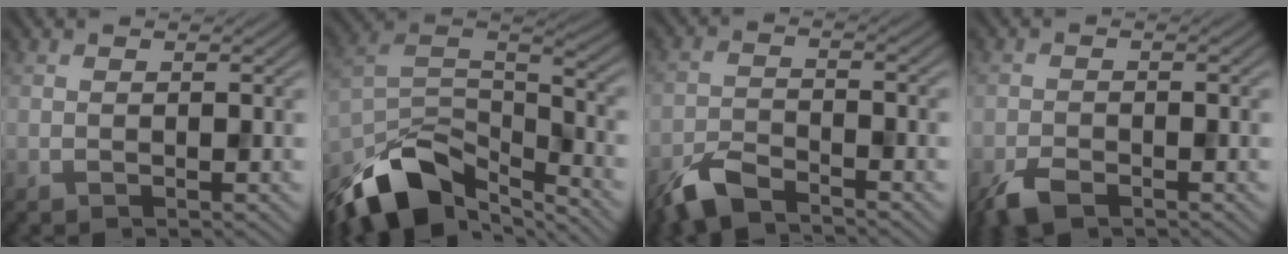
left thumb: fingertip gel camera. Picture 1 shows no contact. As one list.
[{"total": 13.3, "force": [-8.7, 6.1, 7.9], "torque": [-0.166, -0.020, -0.167]}, {"total": 5.2, "force": [-4.3, 1.5, 2.6], "torque": [-0.054, -0.006, -0.095]}, {"total": 3.4, "force": [-2.4, 1.5, 1.9], "torque": [-0.041, -0.007, -0.051]}]